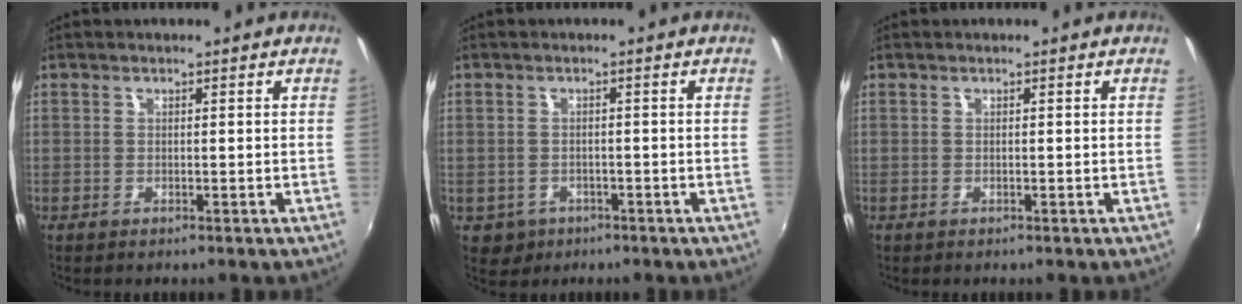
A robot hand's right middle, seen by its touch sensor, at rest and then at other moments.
{"total": 3.9, "force": [-1.5, 3.5, 1.1], "torque": [-0.033, -0.002, -0.016]}
{"total": 0.0}